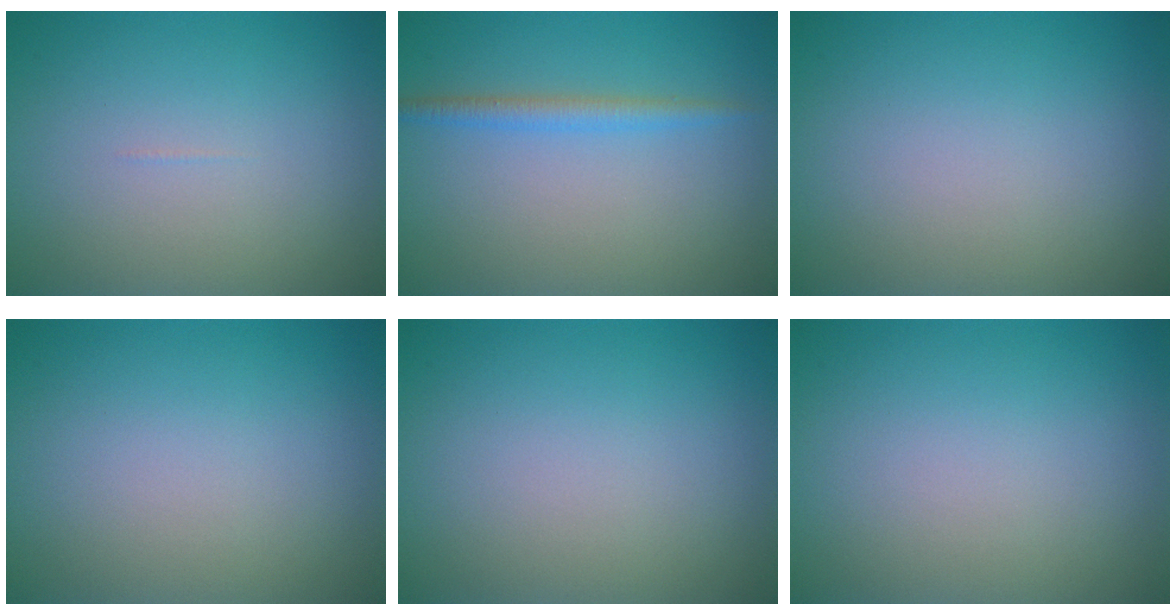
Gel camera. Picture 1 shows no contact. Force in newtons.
{"total": 1.9, "press": 1.9, "slide": 0.0}
{"total": 0.0}
{"total": 0.0}
{"total": 0.0}
{"total": 0.0}